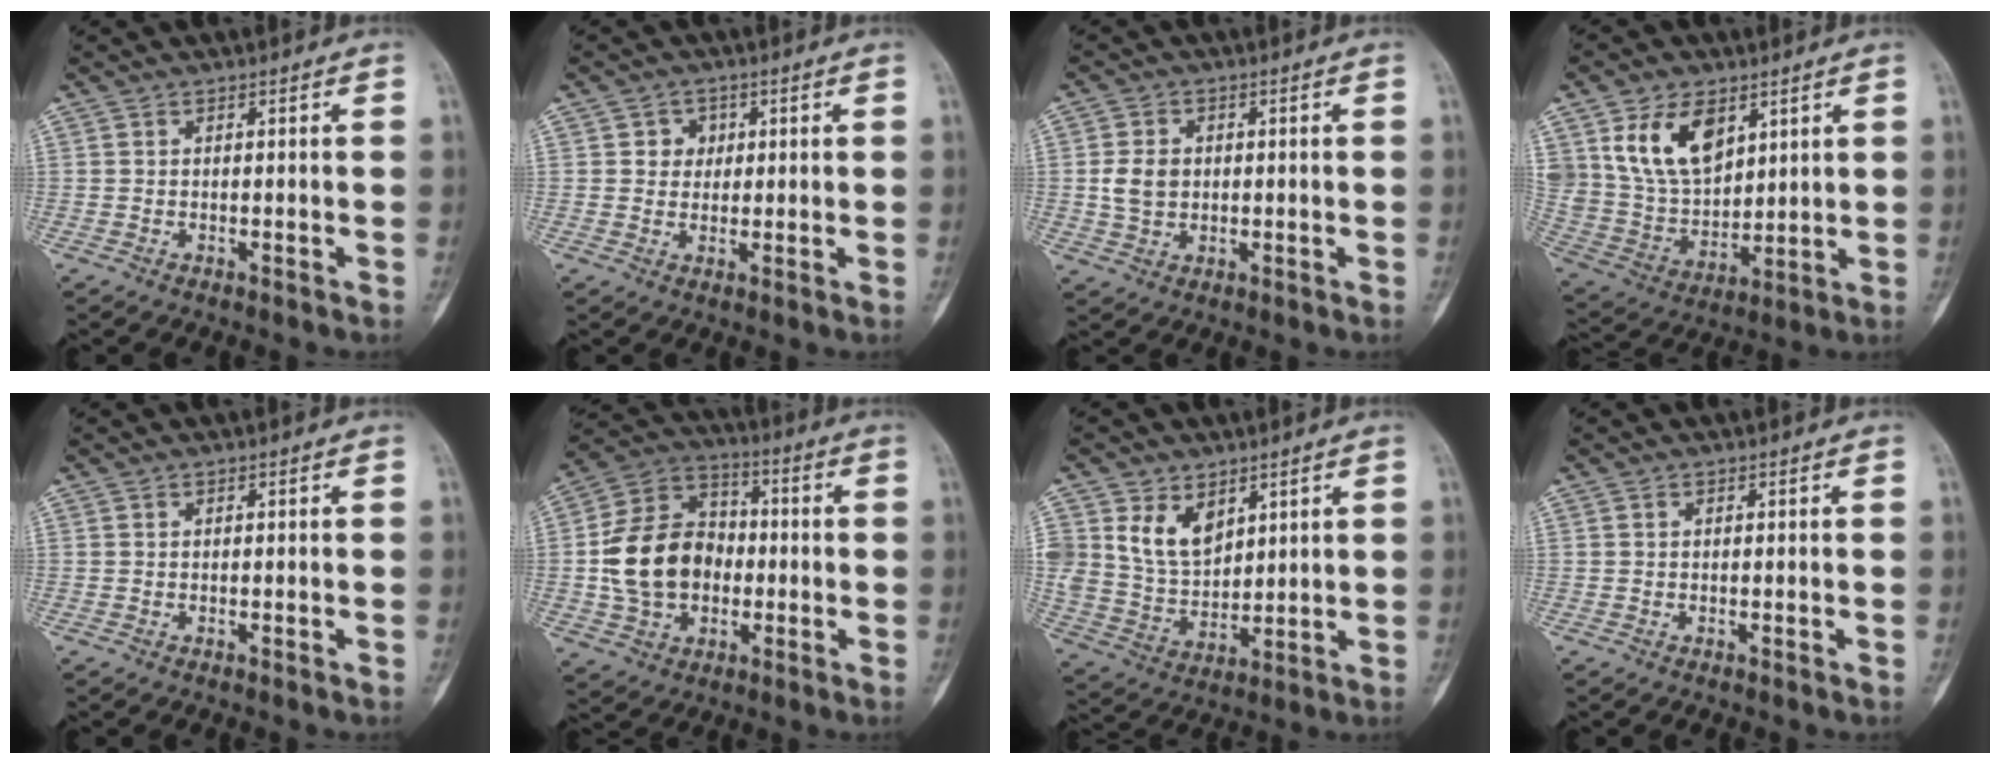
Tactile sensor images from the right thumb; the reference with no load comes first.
{"total": 3.5, "force": [0.9, 3.2, 1.2], "torque": [0.005, 0.001, 0.010]}
{"total": 5.0, "force": [0.3, 3.9, 3.1], "torque": [-0.048, 0.001, 0.007]}
{"total": 15.0, "force": [6.9, 9.5, 9.3], "torque": [-0.149, -0.030, 0.153]}
{"total": 0.0}
{"total": 16.4, "force": [-1.2, 12.5, 10.5], "torque": [-0.163, 0.031, -0.020]}
{"total": 10.1, "force": [4.8, 6.9, 5.7], "torque": [-0.078, -0.031, 0.107]}
{"total": 0.0}